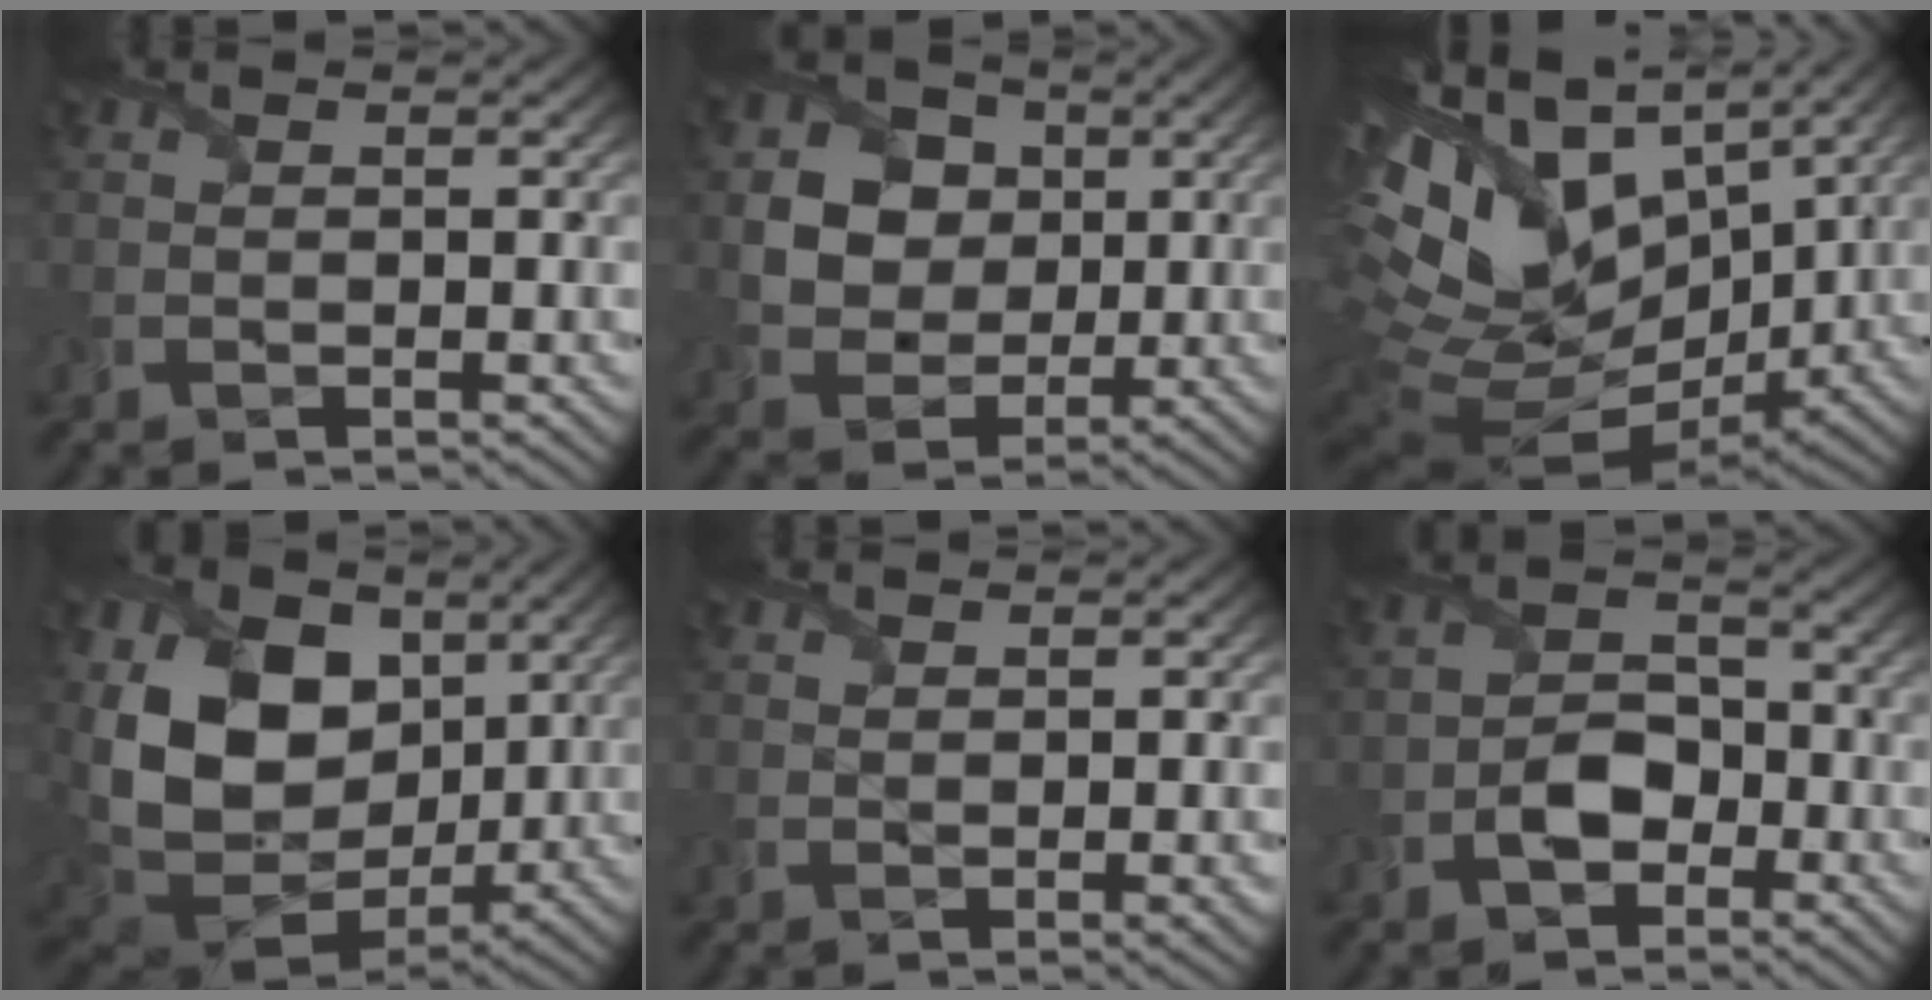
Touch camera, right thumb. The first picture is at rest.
{"total": 9.0, "force": [2.5, 7.6, 4.1], "torque": [-0.119, 0.010, 0.042]}
{"total": 19.3, "force": [5.6, 11.5, 14.5], "torque": [-0.309, 0.018, 0.130]}
{"total": 17.4, "force": [3.5, 12.5, 11.6], "torque": [-0.256, -0.005, 0.079]}
{"total": 1.3, "force": [0.9, 0.4, 0.8], "torque": [-0.014, 0.001, 0.020]}
{"total": 4.6, "force": [-2.2, 3.1, 2.7], "torque": [-0.048, 0.005, -0.045]}